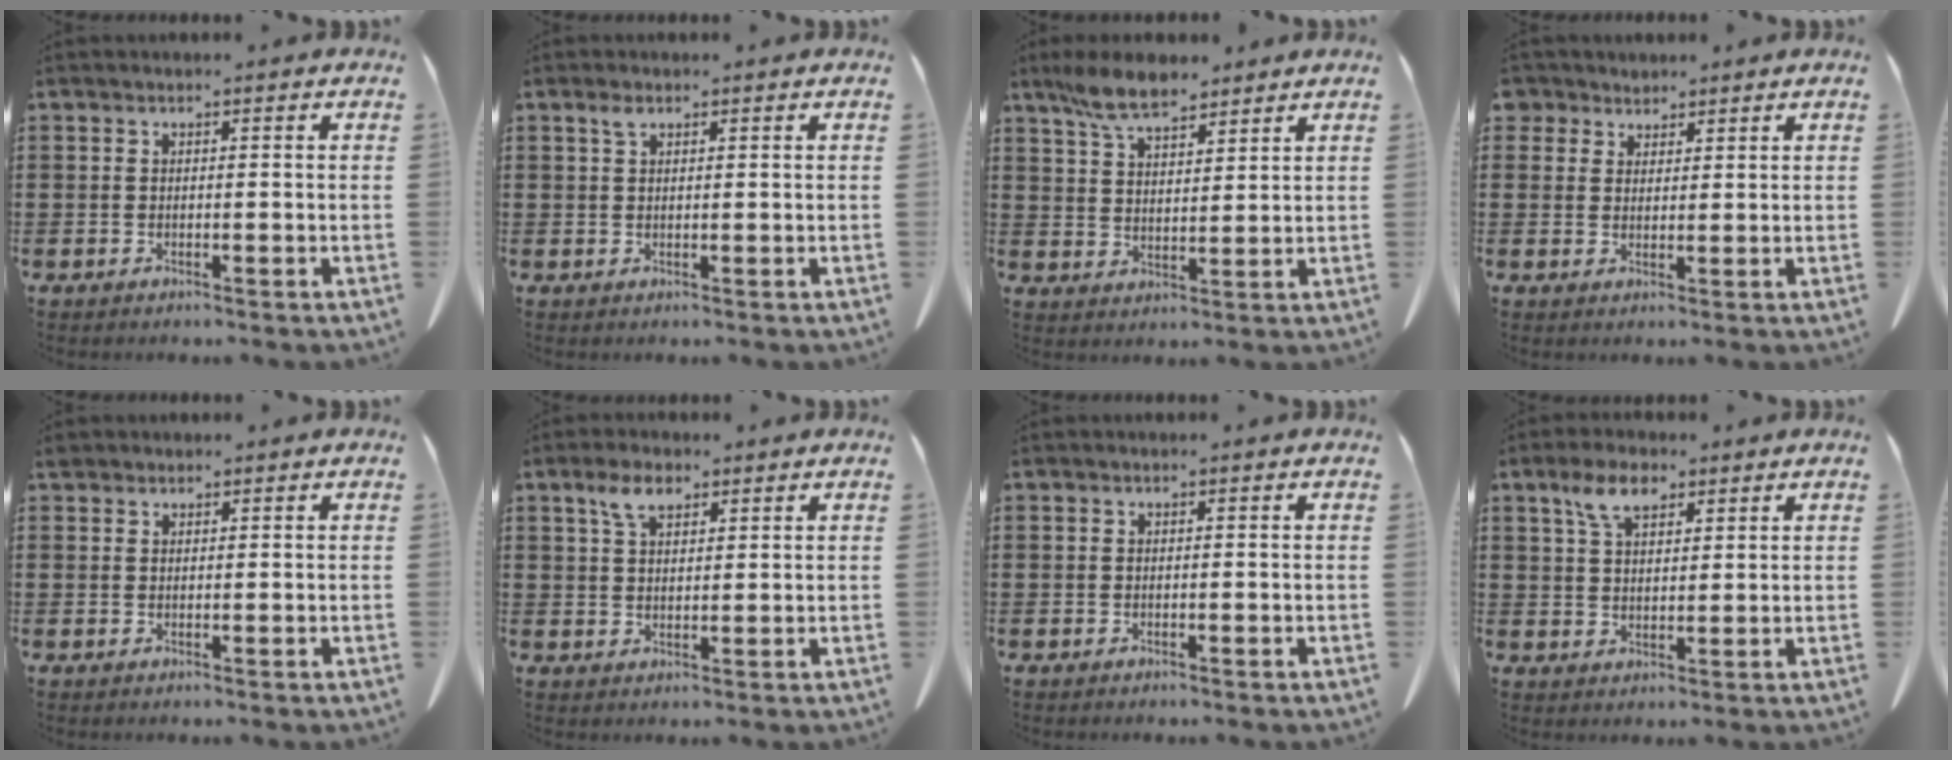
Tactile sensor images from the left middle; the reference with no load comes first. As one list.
[{"total": 1.5, "force": [0.8, 0.6, 1.1], "torque": [-0.027, 0.001, 0.015]}, {"total": 7.4, "force": [5.9, 2.3, 3.8], "torque": [-0.091, -0.006, 0.112]}, {"total": 3.1, "force": [2.6, 1.8, 0.1], "torque": [-0.015, 0.006, 0.050]}, {"total": 1.3, "force": [1.1, 0.5, 0.2], "torque": [-0.008, 0.001, 0.023]}, {"total": 4.3, "force": [2.7, 2.0, 2.8], "torque": [-0.063, 0.006, 0.049]}, {"total": 0.0}, {"total": 5.9, "force": [3.5, 2.8, 3.8], "torque": [-0.086, 0.010, 0.064]}]